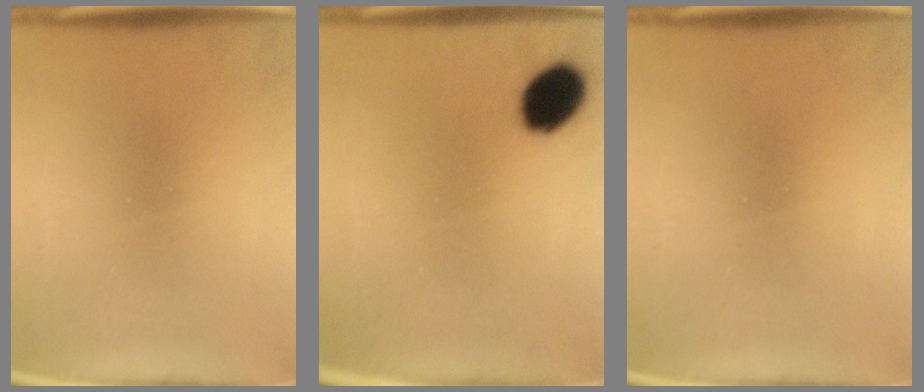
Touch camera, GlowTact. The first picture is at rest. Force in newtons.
{"total": 8.3}
{"total": 0.0}